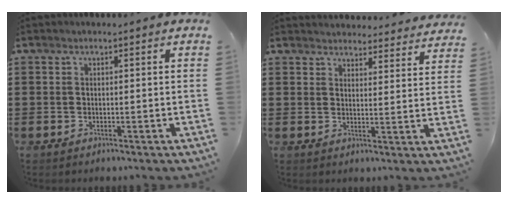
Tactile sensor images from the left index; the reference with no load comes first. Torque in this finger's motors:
{"motor_torque": [1.35, -0.79, 0.49, 0.05]}